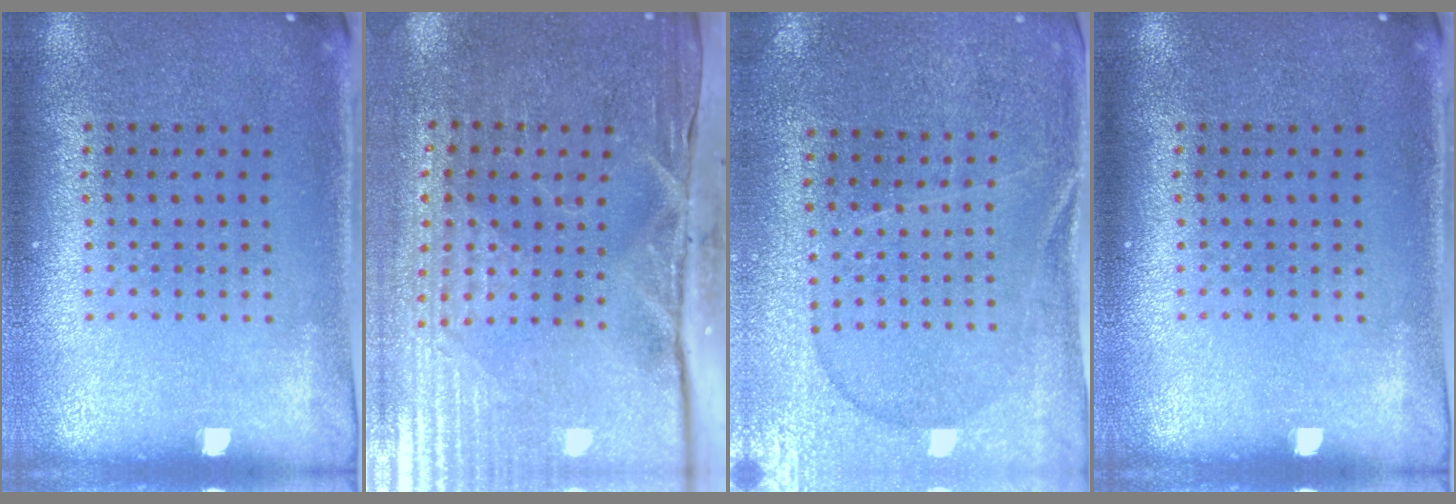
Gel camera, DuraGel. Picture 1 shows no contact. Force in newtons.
{"total": 4.8, "press": 4.1, "slide": 2.5}
{"total": 1.1, "press": 1.1, "slide": 0.4}
{"total": 0.0}